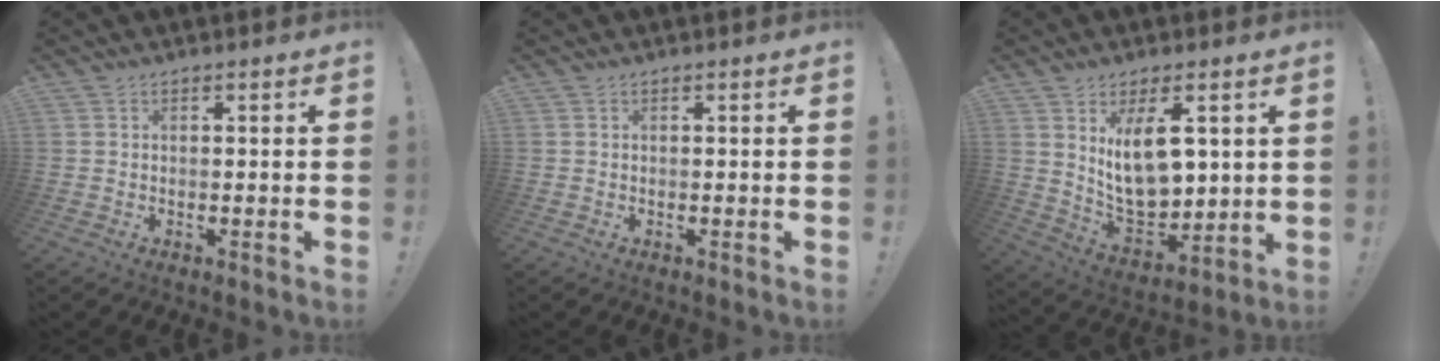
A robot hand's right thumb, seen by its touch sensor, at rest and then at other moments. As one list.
[{"total": 0.0}, {"total": 14.7, "force": [5.3, 7.6, 11.4], "torque": [-0.198, -0.045, 0.092]}]